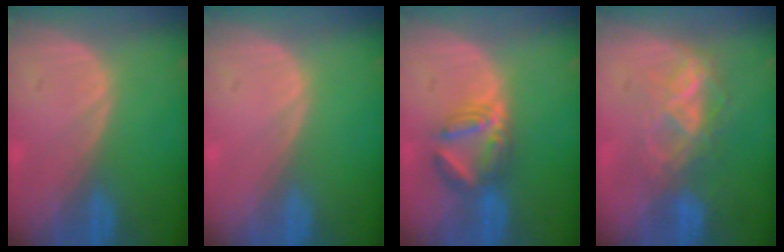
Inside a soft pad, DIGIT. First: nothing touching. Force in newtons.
{"total": 0.0}
{"total": 5.7, "press": 5.6, "slide": 1.2}
{"total": 6.1, "press": 6.1, "slide": 0.7}